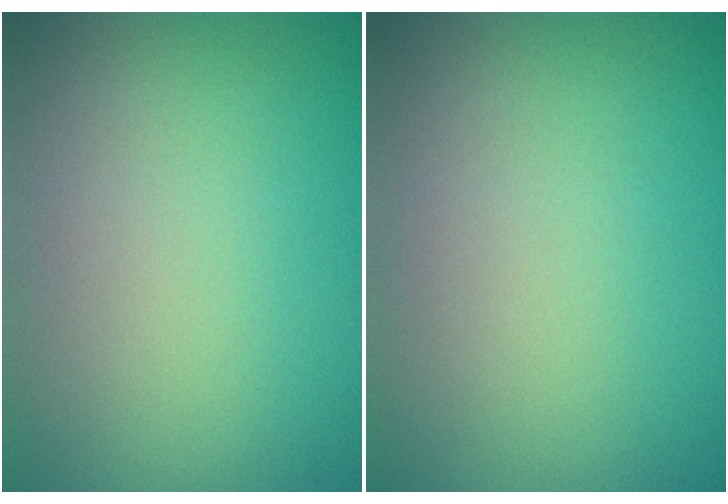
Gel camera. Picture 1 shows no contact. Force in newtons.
{"total": 0.0}